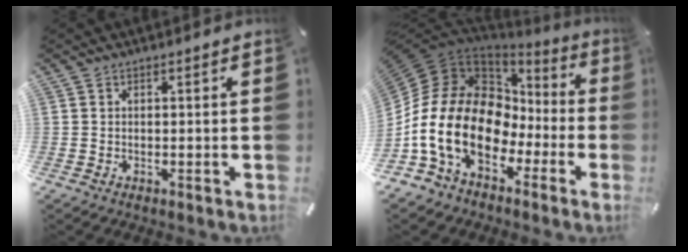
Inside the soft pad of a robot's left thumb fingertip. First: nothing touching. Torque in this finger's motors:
{"motor_torque": [1.35, 3.26, 2.77, 0.00, 1.00]}